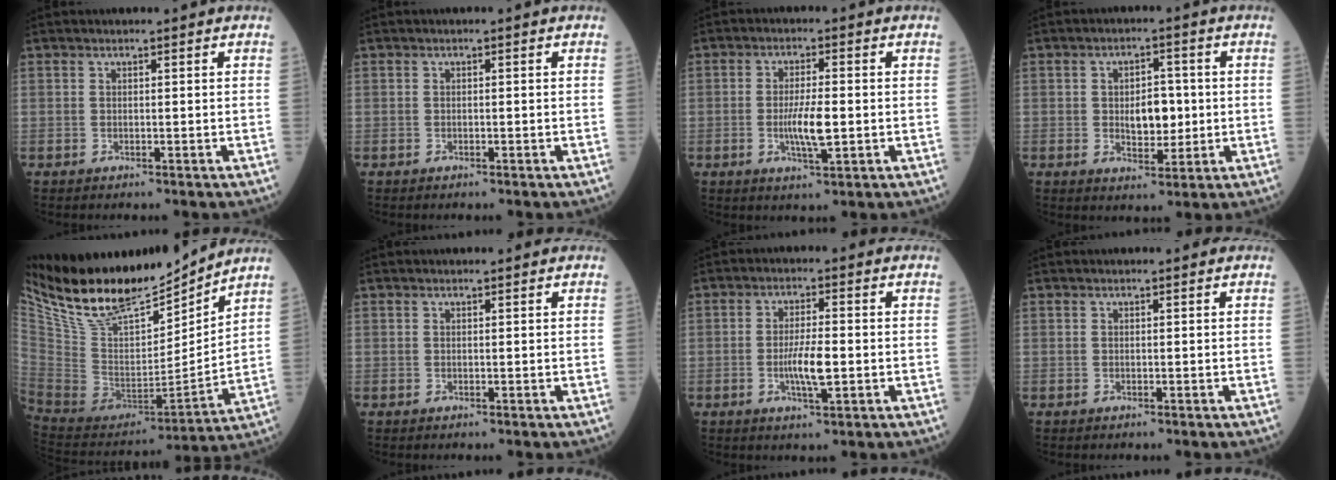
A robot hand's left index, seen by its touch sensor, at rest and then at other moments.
{"total": 0.0}
{"total": 5.2, "force": [-1.0, 0.8, 5.0], "torque": [-0.098, -0.010, -0.018]}
{"total": 5.3, "force": [-0.2, 2.9, 4.5], "torque": [-0.067, 0.001, 0.000]}
{"total": 21.4, "force": [18.5, 4.9, 9.7], "torque": [-0.184, -0.016, 0.333]}
{"total": 0.0}
{"total": 5.0, "force": [-1.2, 0.8, 4.8], "torque": [-0.093, -0.008, -0.022]}
{"total": 0.0}